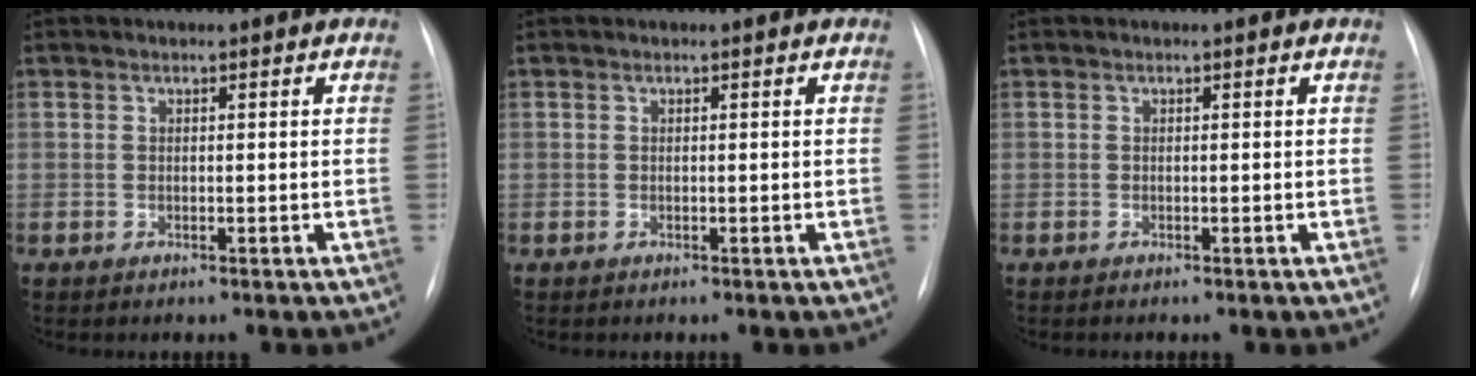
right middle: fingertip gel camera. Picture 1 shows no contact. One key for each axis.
{"total": 0.0}
{"total": 0.0}